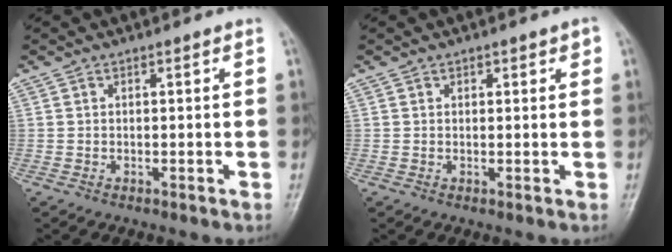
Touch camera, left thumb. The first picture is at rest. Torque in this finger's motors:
{"motor_torque": [-0.44, 0.22, -0.22, 0.05, -0.02]}